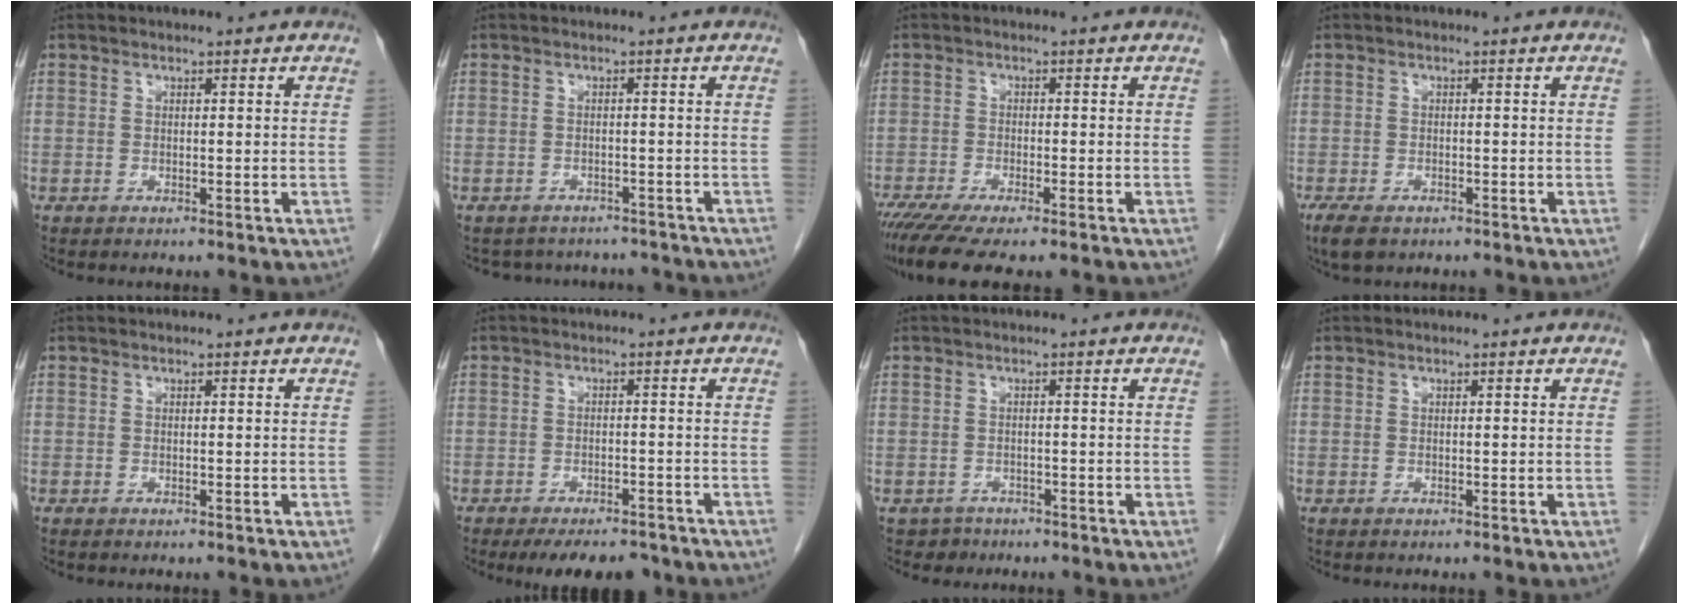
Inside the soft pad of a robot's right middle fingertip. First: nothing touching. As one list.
[{"total": 8.4, "force": [-7.7, 3.3, 1.0], "torque": [-0.012, 0.017, -0.083]}, {"total": 9.9, "force": [-7.6, 1.4, 6.1], "torque": [-0.094, -0.017, -0.122]}, {"total": 4.4, "force": [-3.0, 2.1, 2.4], "torque": [-0.047, -0.009, -0.045]}, {"total": 0.0}, {"total": 7.9, "force": [-6.5, 3.0, 3.2], "torque": [-0.037, -0.005, -0.089]}, {"total": 1.9, "force": [-1.3, 1.3, -0.4], "torque": [0.003, 0.007, -0.020]}, {"total": 0.0}]